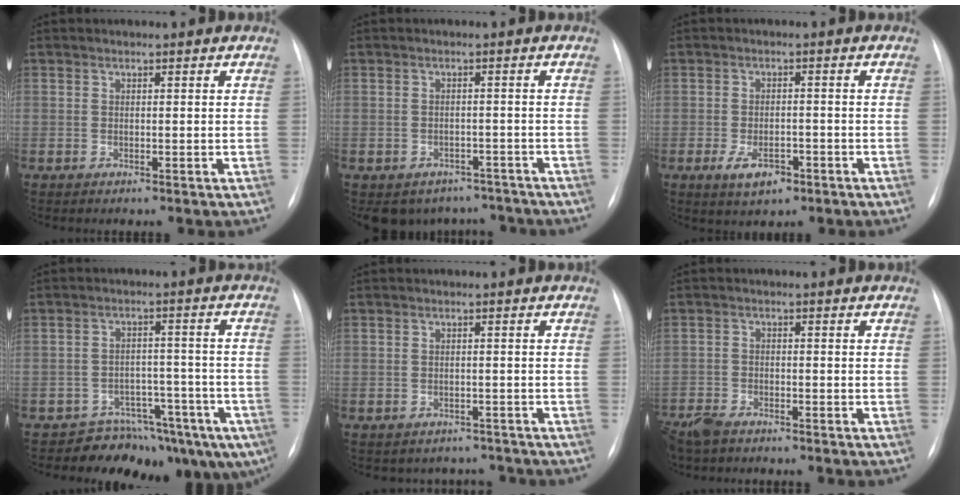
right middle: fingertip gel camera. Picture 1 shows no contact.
{"total": 7.9, "force": [-6.6, 4.4, 0.5], "torque": [0.005, 0.016, -0.076]}
{"total": 4.7, "force": [-2.4, 2.3, 3.2], "torque": [-0.059, -0.001, -0.034]}
{"total": 10.5, "force": [-8.4, 5.0, 3.8], "torque": [-0.015, 0.053, -0.107]}
{"total": 5.2, "force": [-4.5, 2.6, -0.7], "torque": [0.015, 0.025, -0.053]}
{"total": 7.3, "force": [-6.3, 2.4, 2.8], "torque": [-0.048, -0.012, -0.099]}